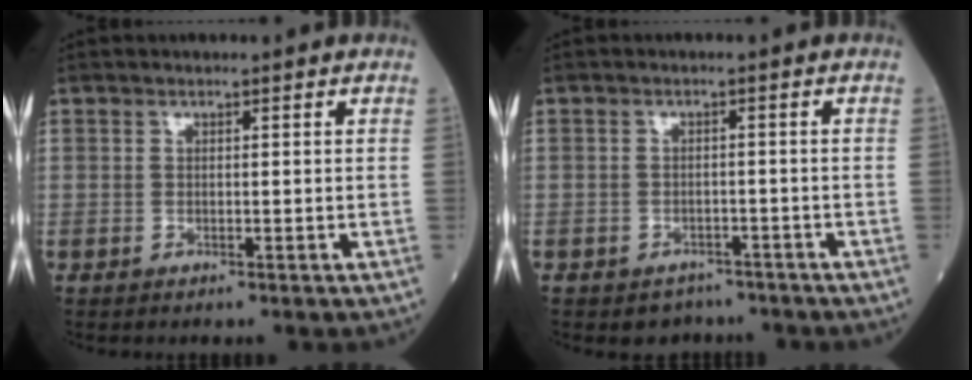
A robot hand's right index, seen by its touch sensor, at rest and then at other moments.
{"total": 3.5, "force": [-2.7, 2.1, 0.0], "torque": [0.003, 0.008, -0.037]}